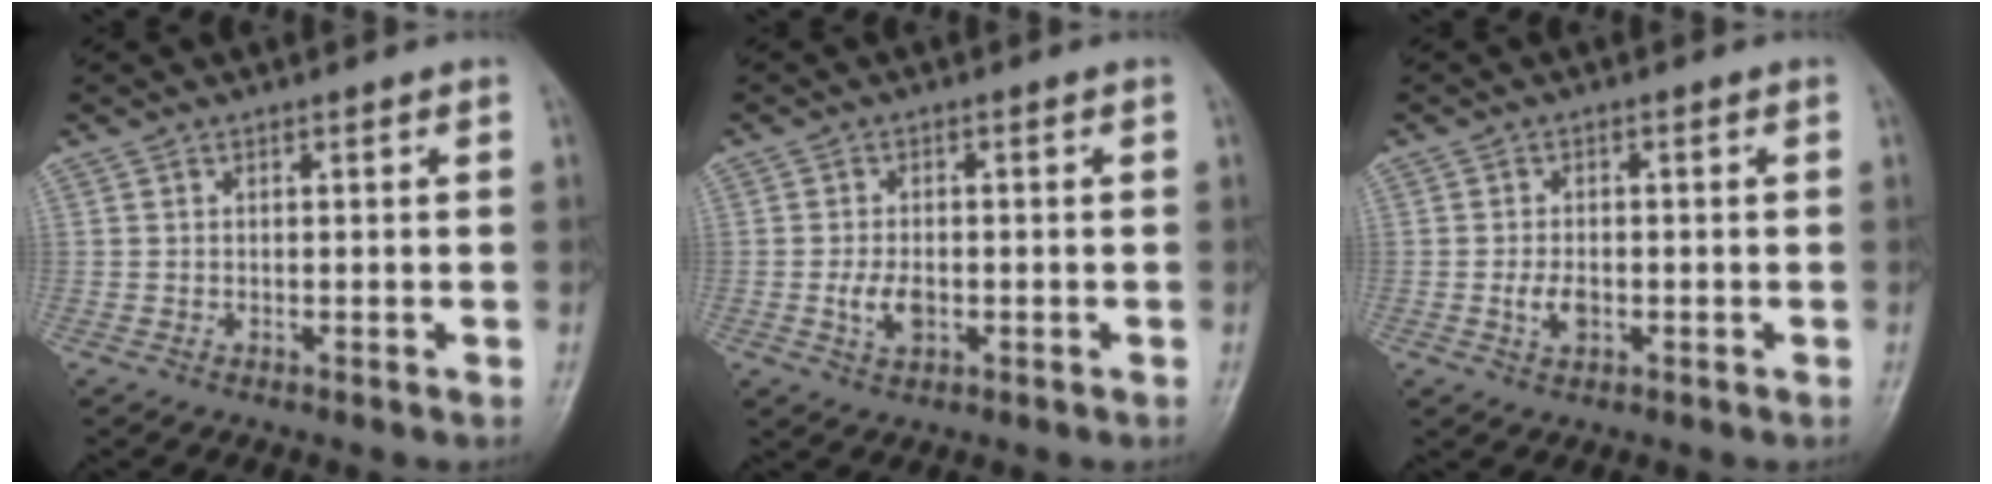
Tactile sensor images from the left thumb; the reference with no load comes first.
{"total": 4.2, "force": [-1.0, 2.5, 3.2], "torque": [-0.060, 0.000, -0.016]}
{"total": 3.3, "force": [-0.9, 2.0, 2.5], "torque": [-0.046, 0.000, -0.014]}